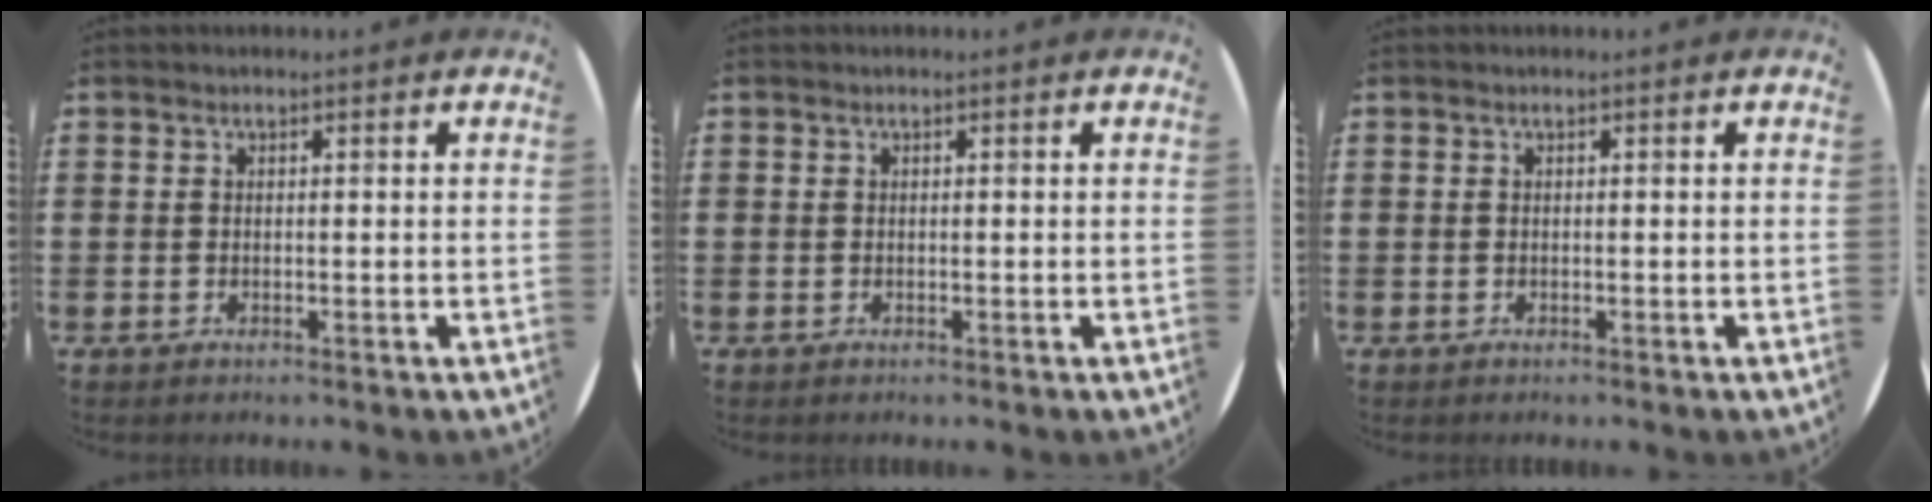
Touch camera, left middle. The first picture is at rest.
{"total": 0.0}
{"total": 0.0}